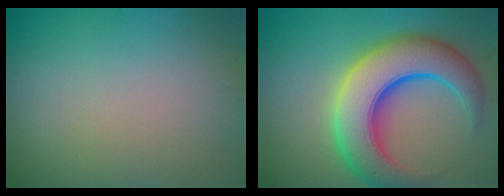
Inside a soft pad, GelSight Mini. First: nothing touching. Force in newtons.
{"total": 10.3, "press": 10.3, "slide": 0.4}